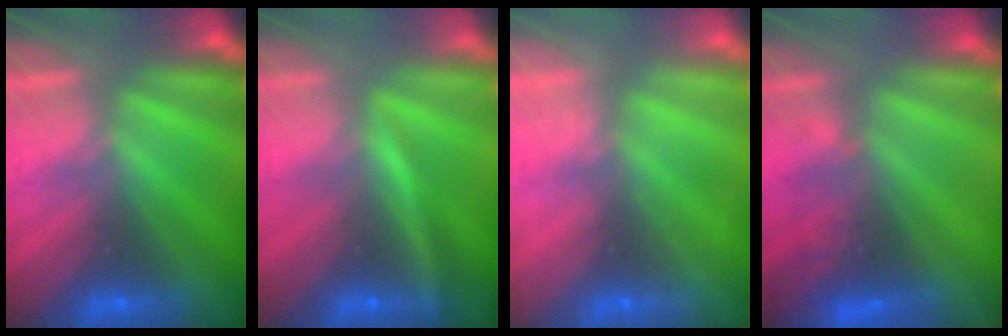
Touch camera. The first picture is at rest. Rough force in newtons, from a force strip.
{"total": 2.8}
{"total": 2.0}
{"total": 4.6}